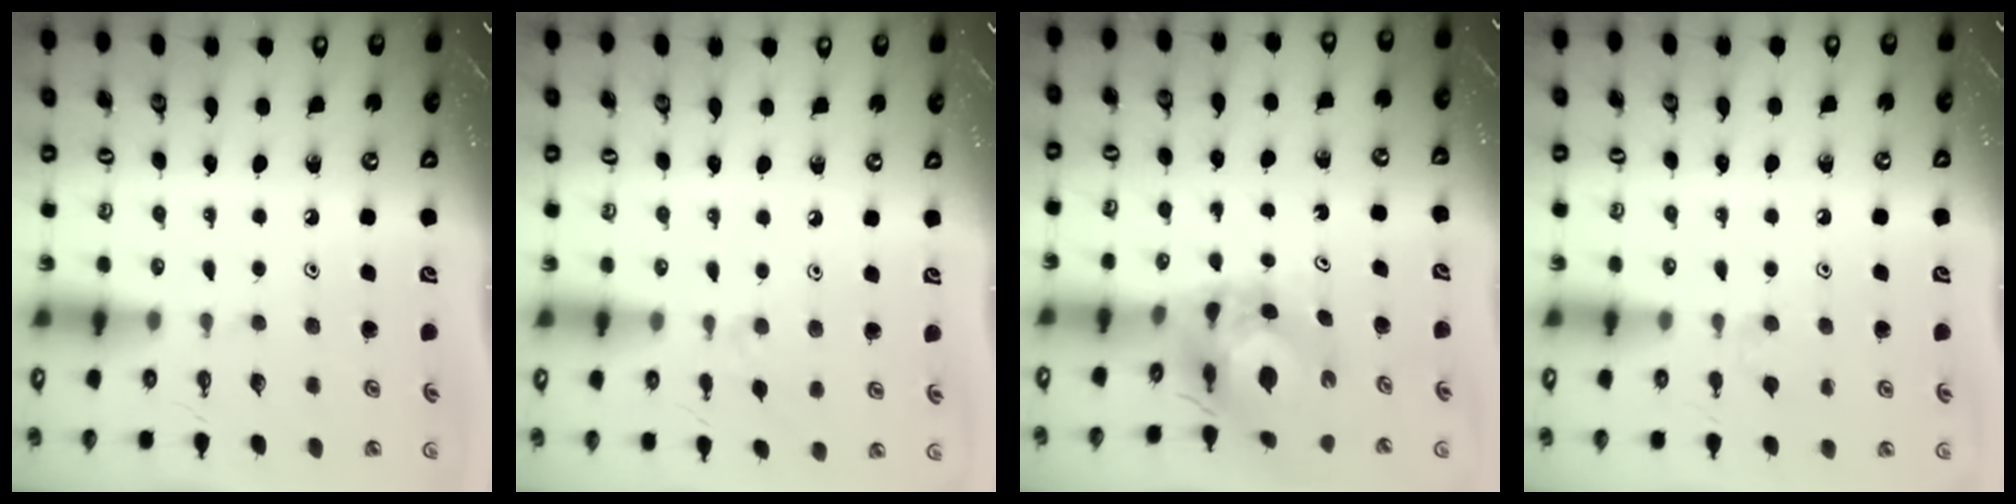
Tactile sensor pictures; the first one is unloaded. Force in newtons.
{"total": 3.2, "press": 3.2, "slide": 0.4}
{"total": 8.5, "press": 8.5, "slide": 0.7}
{"total": 3.5, "press": 3.5, "slide": 0.6}